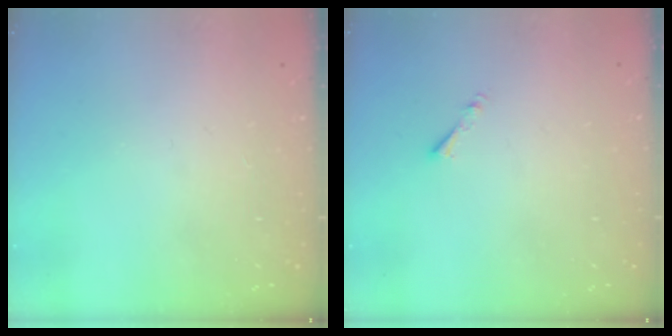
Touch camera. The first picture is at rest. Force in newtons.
{"total": 0.8, "press": 0.7, "slide": 0.3}